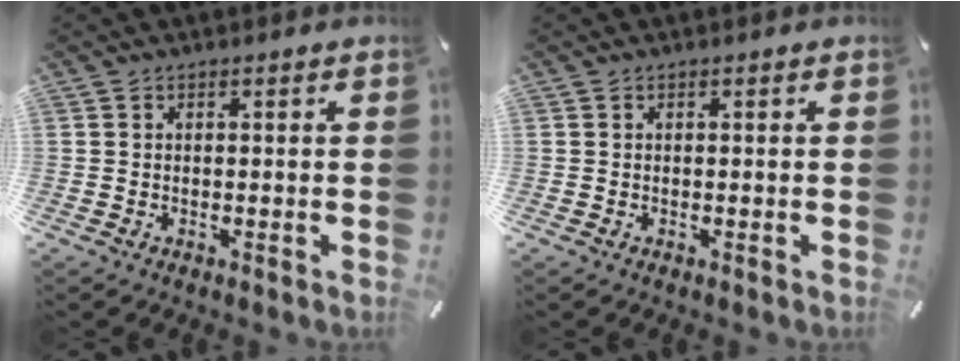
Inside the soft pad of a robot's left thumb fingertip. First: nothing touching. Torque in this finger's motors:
{"motor_torque": [-0.04, -0.01, 0.02, -0.02, 0.00]}